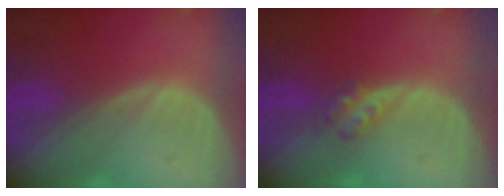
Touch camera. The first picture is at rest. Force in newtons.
{"total": 2.7, "press": 2.3, "slide": 1.3}